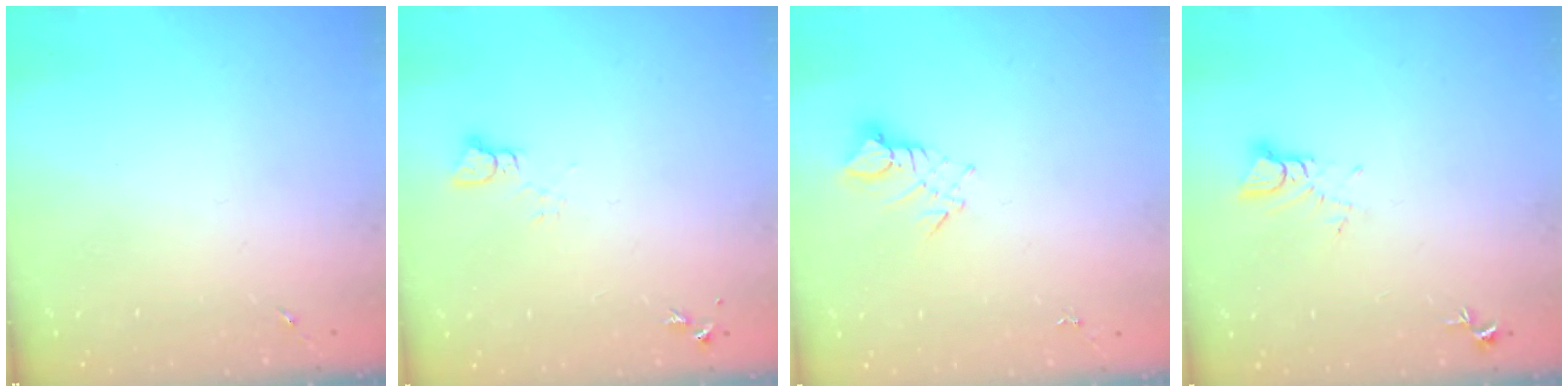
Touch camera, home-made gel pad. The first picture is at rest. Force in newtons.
{"total": 2.2, "press": 2.2, "slide": 0.2}
{"total": 3.7, "press": 3.7, "slide": 0.2}
{"total": 3.8, "press": 3.8, "slide": 0.3}